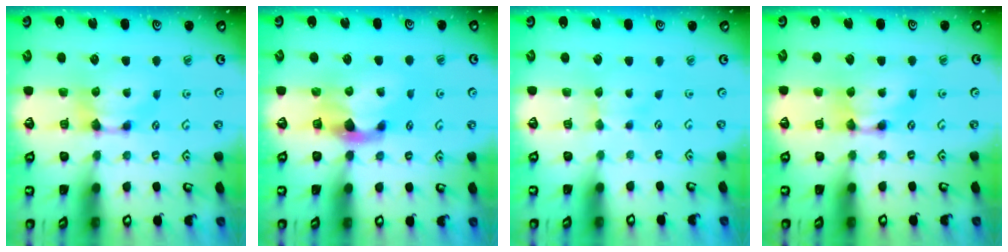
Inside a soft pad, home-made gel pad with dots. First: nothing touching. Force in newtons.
{"total": 2.9, "press": 2.6, "slide": 1.3}
{"total": 1.7, "press": 1.6, "slide": 0.5}
{"total": 1.6, "press": 1.6, "slide": 0.1}